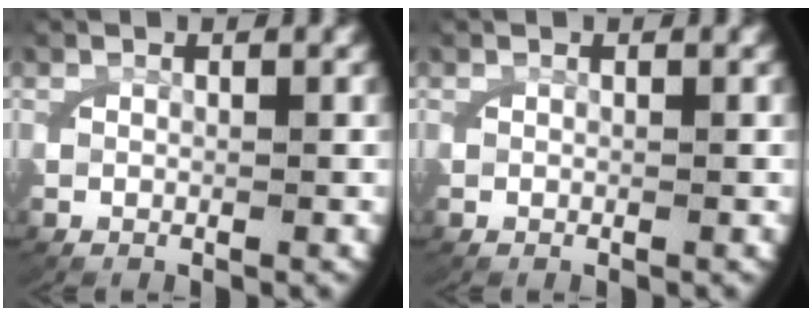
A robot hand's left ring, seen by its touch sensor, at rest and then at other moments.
{"total": 0.0}